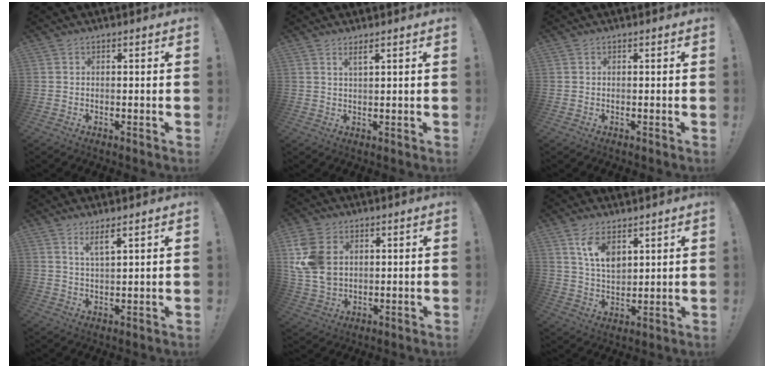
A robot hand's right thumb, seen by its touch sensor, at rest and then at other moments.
{"total": 2.4, "force": [1.5, 0.0, 1.8], "torque": [-0.031, -0.009, 0.024]}
{"total": 0.0}
{"total": 4.5, "force": [3.1, 0.5, 3.2], "torque": [-0.052, -0.016, 0.049]}
{"total": 12.6, "force": [3.8, 9.1, 7.7], "torque": [-0.159, -0.011, 0.075]}
{"total": 9.2, "force": [5.9, 4.7, 5.2], "torque": [-0.093, -0.032, 0.111]}